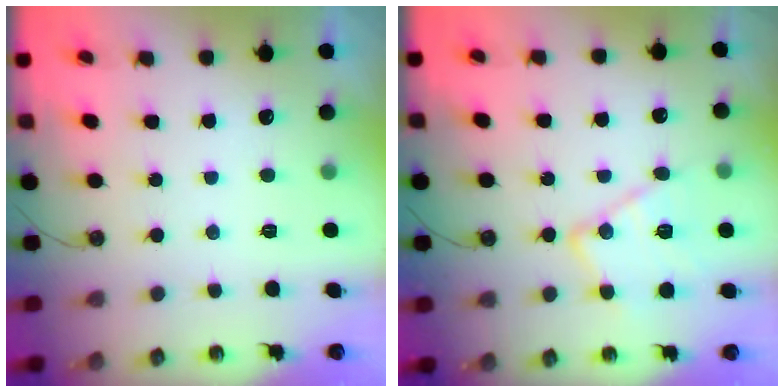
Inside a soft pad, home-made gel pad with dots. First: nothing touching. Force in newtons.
{"total": 13.9, "press": 13.9, "slide": 0.6}